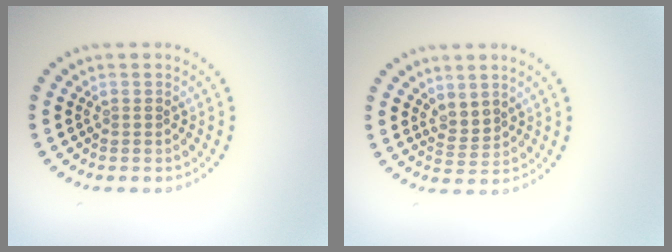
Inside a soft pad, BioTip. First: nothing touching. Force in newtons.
{"total": 1.6, "press": 1.3, "slide": 0.9}